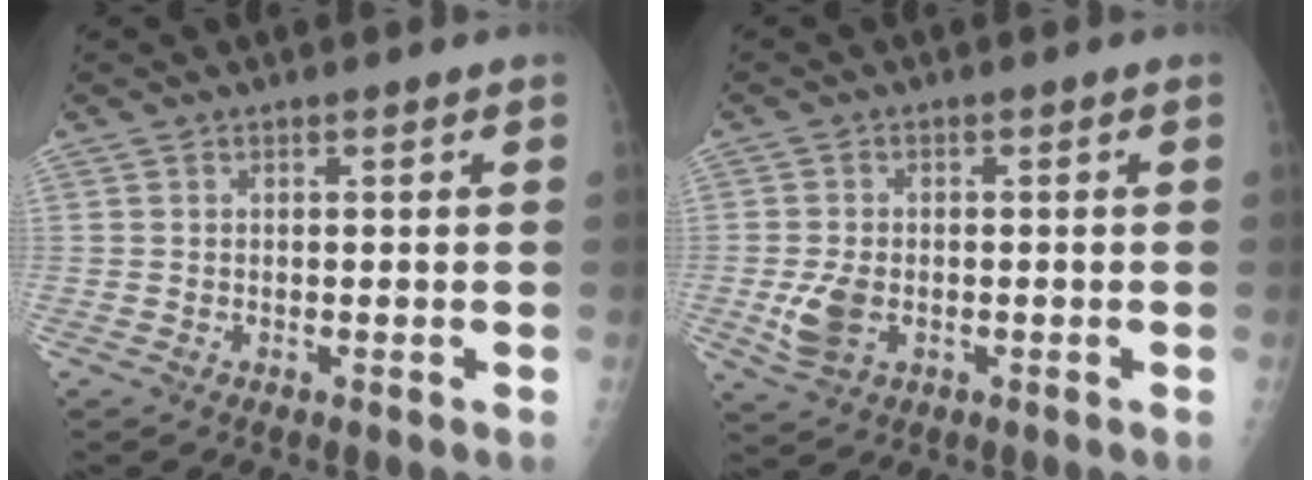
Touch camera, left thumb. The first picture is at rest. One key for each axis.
{"total": 5.5, "fx": -1.4, "fy": 3.7, "fz": 3.9, "tx": -0.078, "ty": 0.000, "tz": -0.020}